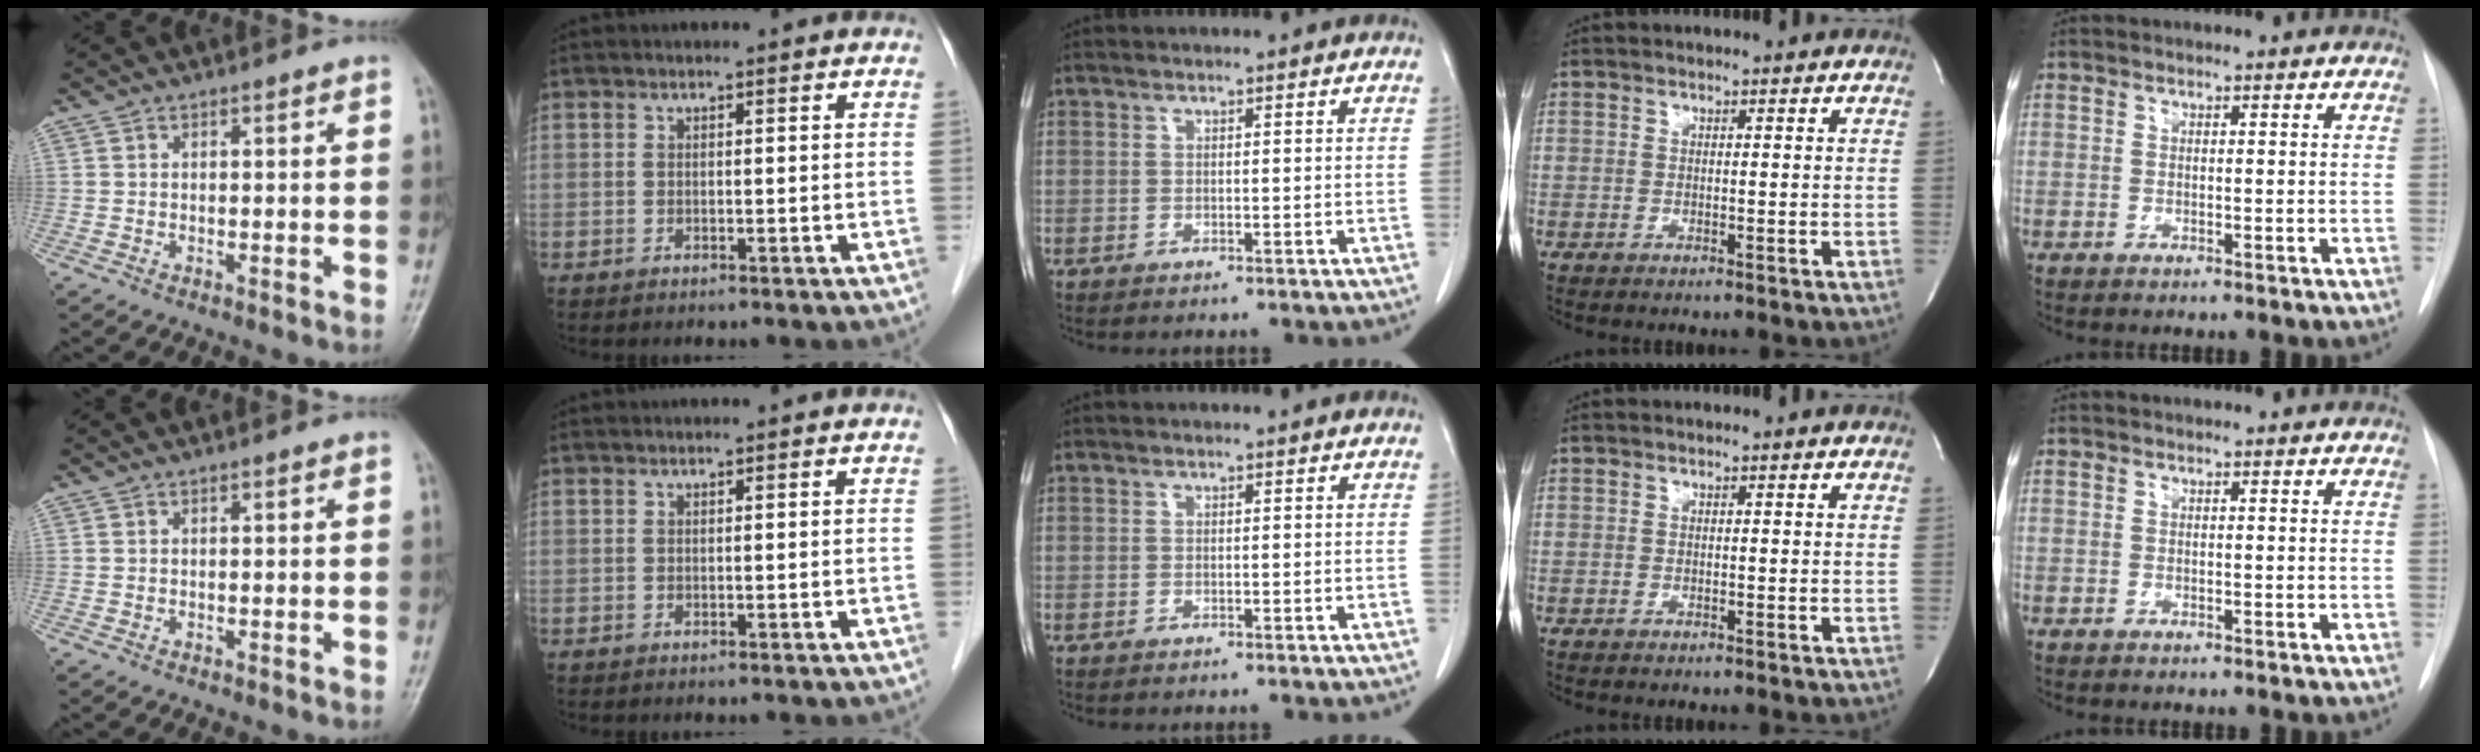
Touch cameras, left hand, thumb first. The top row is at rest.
{}